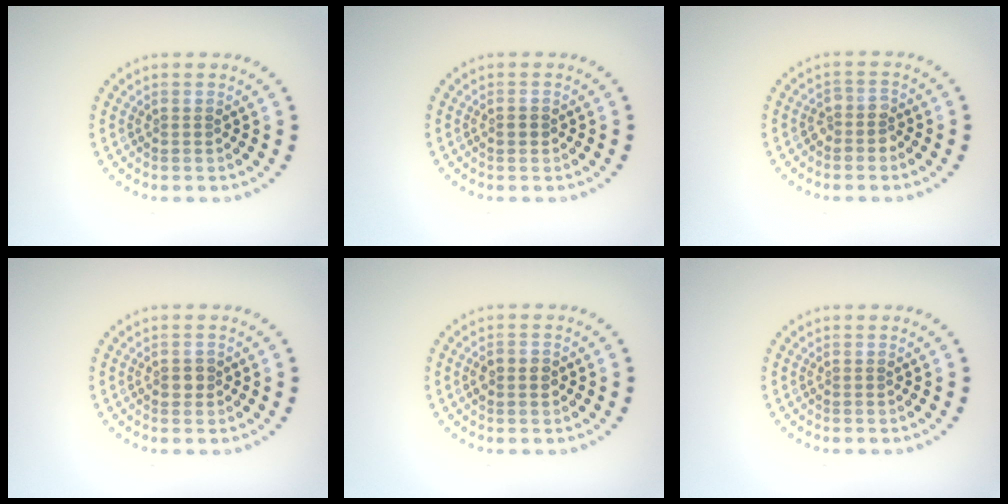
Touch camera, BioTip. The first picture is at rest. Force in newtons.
{"total": 1.1, "press": 1.1, "slide": 0.1}
{"total": 1.7, "press": 1.5, "slide": 0.9}
{"total": 1.2, "press": 1.2, "slide": 0.3}
{"total": 2.3, "press": 2.3, "slide": 0.1}
{"total": 0.0}